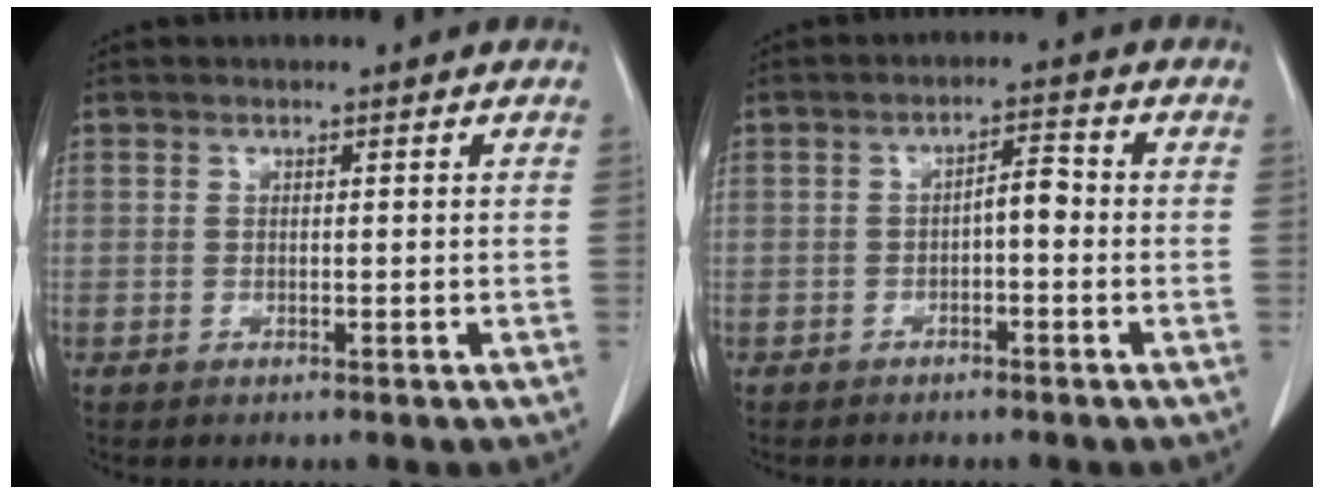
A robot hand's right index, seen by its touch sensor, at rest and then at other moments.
{"total": 3.0, "force": [-0.6, 1.0, 2.8], "torque": [-0.042, 0.012, -0.010]}